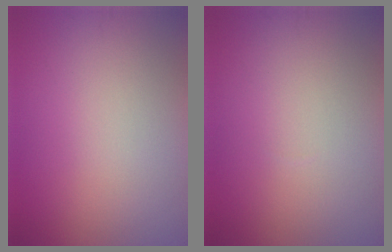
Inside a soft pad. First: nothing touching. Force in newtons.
{"total": 0.0}